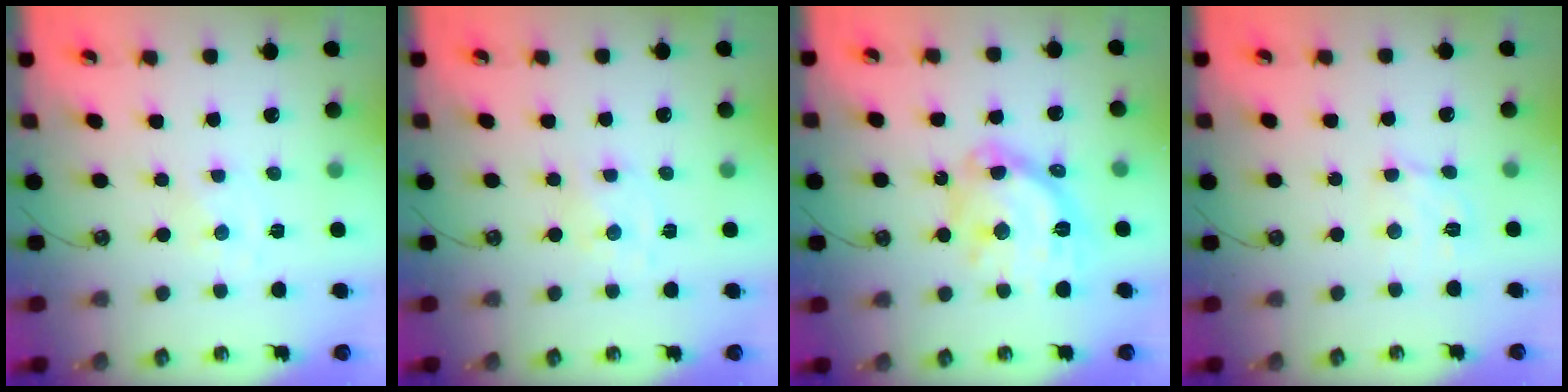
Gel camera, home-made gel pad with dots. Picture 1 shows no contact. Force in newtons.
{"total": 0.8, "press": 0.8, "slide": 0.1}
{"total": 18.7, "press": 18.6, "slide": 1.8}
{"total": 5.6, "press": 5.6, "slide": 0.2}